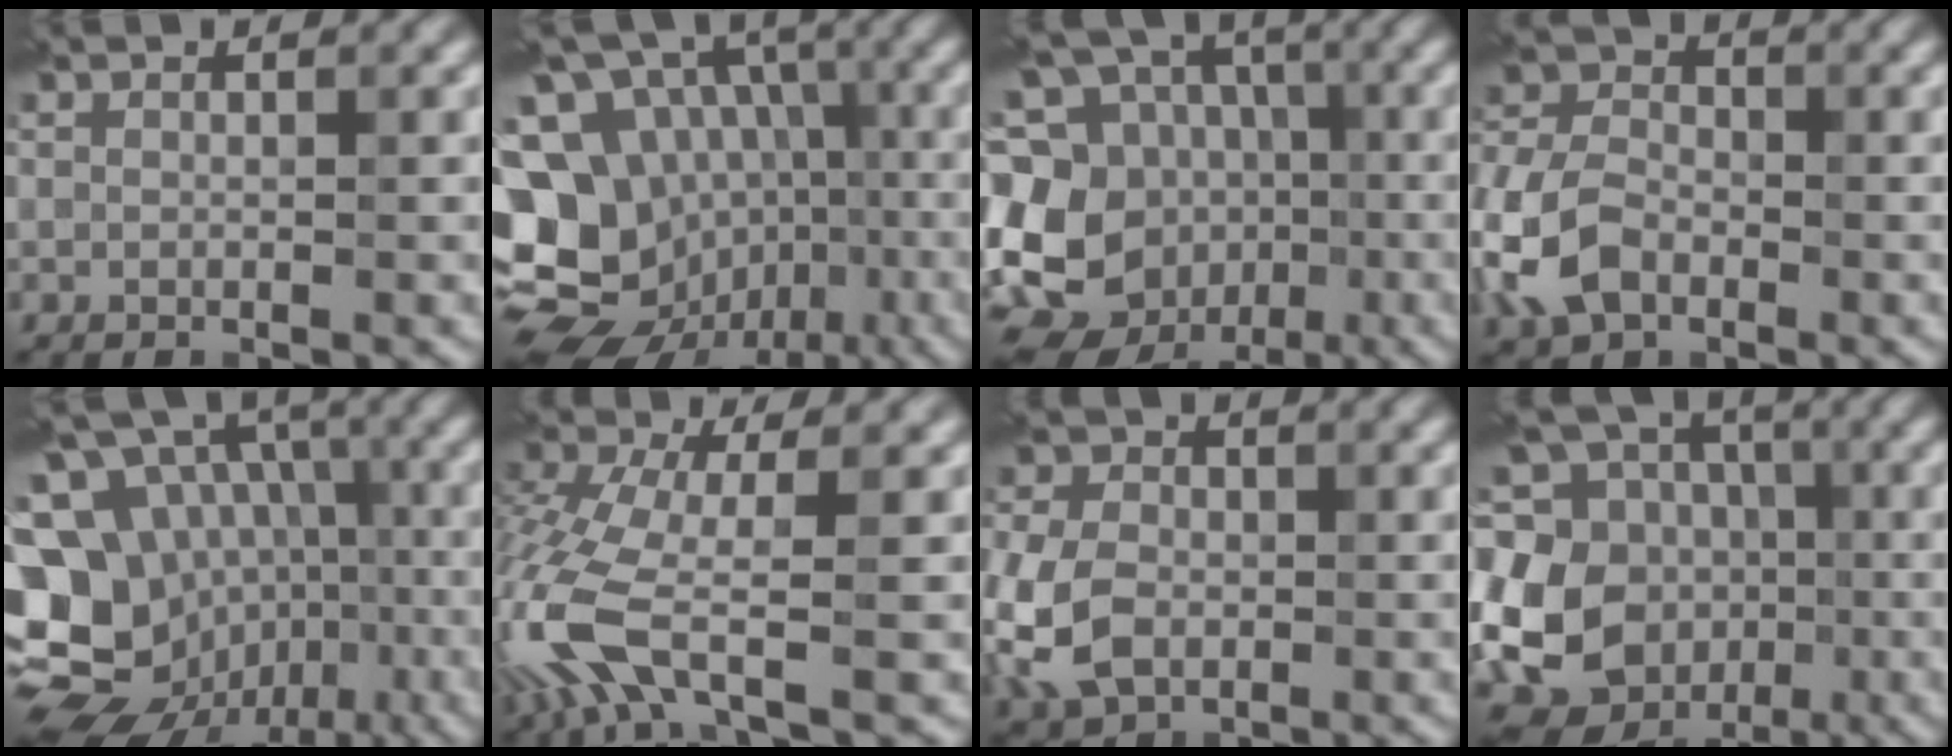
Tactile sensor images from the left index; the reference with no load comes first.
{"total": 16.0, "force": [-3.5, 13.5, 7.8], "torque": [-0.170, 0.004, -0.040]}
{"total": 15.6, "force": [-3.9, 13.1, 7.5], "torque": [-0.179, 0.013, -0.064]}
{"total": 6.3, "force": [-2.4, 4.4, 3.8], "torque": [-0.084, 0.005, -0.062]}
{"total": 15.6, "force": [-4.0, 12.9, 7.8], "torque": [-0.165, 0.002, -0.045]}
{"total": 8.6, "force": [-3.4, 3.2, 7.2], "torque": [-0.187, -0.004, -0.081]}
{"total": 7.9, "force": [-1.4, 5.9, 5.1], "torque": [-0.134, -0.015, -0.030]}
{"total": 18.4, "force": [-0.1, 16.5, 8.1], "torque": [-0.190, 0.027, -0.032]}